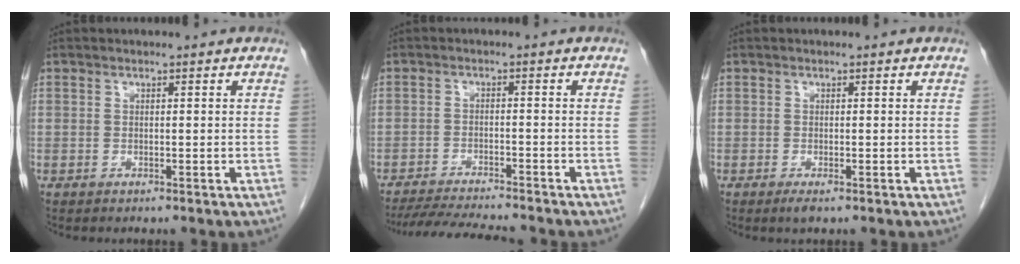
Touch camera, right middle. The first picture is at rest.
{"total": 9.2, "force": [-8.5, 0.1, 3.4], "torque": [-0.054, -0.013, -0.137]}
{"total": 1.2, "force": [-0.7, 0.2, 1.0], "torque": [-0.017, -0.003, -0.010]}